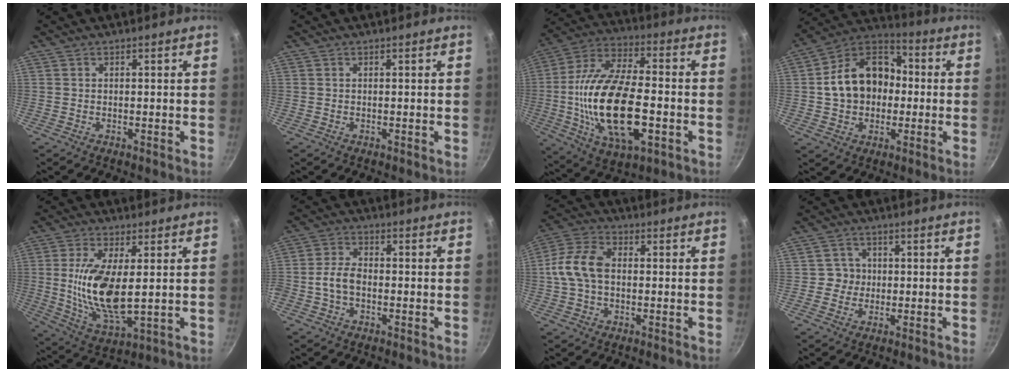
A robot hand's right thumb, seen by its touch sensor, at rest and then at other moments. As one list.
[{"total": 0.0}, {"total": 23.9, "force": [-4.0, 11.4, 20.6], "torque": [-0.389, 0.021, -0.071]}, {"total": 16.7, "force": [0.0, 12.7, 10.7], "torque": [-0.152, 0.042, -0.014]}, {"total": 14.3, "force": [1.2, 5.9, 13.0], "torque": [-0.250, -0.018, 0.027]}, {"total": 5.0, "force": [-1.4, 3.2, 3.5], "torque": [-0.066, 0.024, -0.036]}, {"total": 9.5, "force": [0.0, 6.3, 7.2], "torque": [-0.139, 0.029, -0.012]}, {"total": 3.1, "force": [-0.1, 3.1, 0.4], "torque": [0.021, 0.008, -0.007]}]